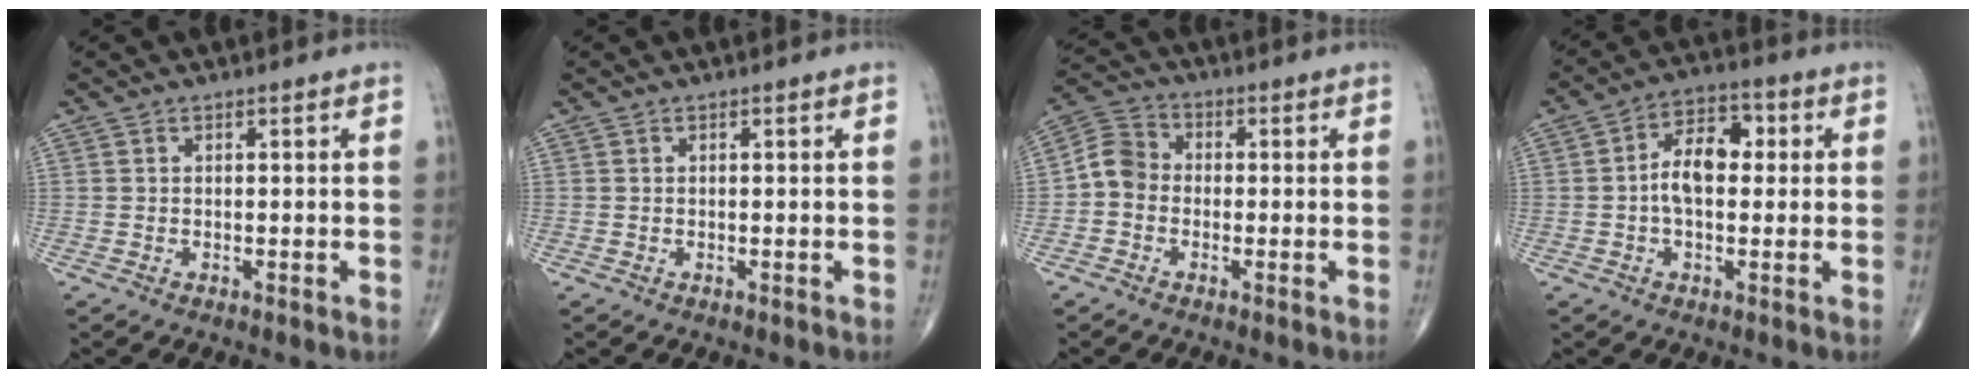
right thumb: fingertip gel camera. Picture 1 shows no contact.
{"total": 0.0}
{"total": 5.9, "force": [-1.1, 5.0, 3.0], "torque": [-0.040, 0.021, -0.038]}
{"total": 8.6, "force": [0.4, 5.1, 6.9], "torque": [-0.108, 0.026, -0.003]}